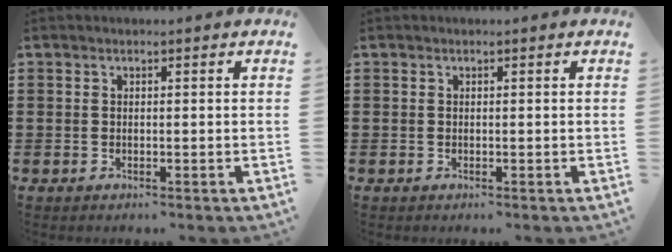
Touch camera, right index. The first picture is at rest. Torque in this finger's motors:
{"motor_torque": [0.22, 0.22, 0.00, 0.00]}